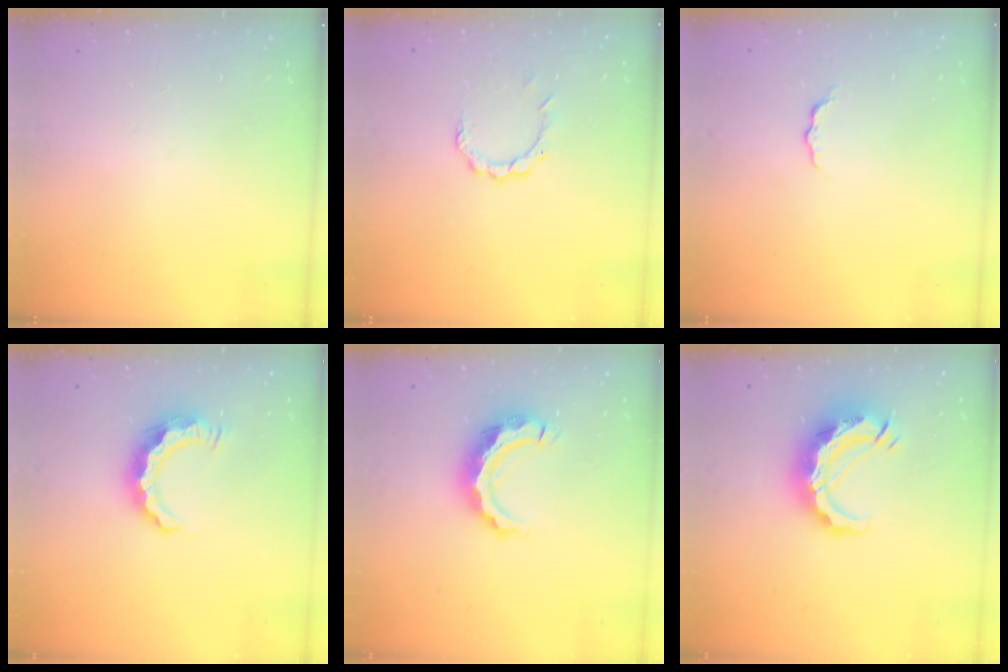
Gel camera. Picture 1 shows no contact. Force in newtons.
{"total": 4.9, "press": 4.8, "slide": 0.5}
{"total": 3.1, "press": 3.1, "slide": 0.2}
{"total": 8.4, "press": 8.3, "slide": 0.6}
{"total": 11.1, "press": 11.1, "slide": 0.7}
{"total": 13.2, "press": 13.2, "slide": 1.4}